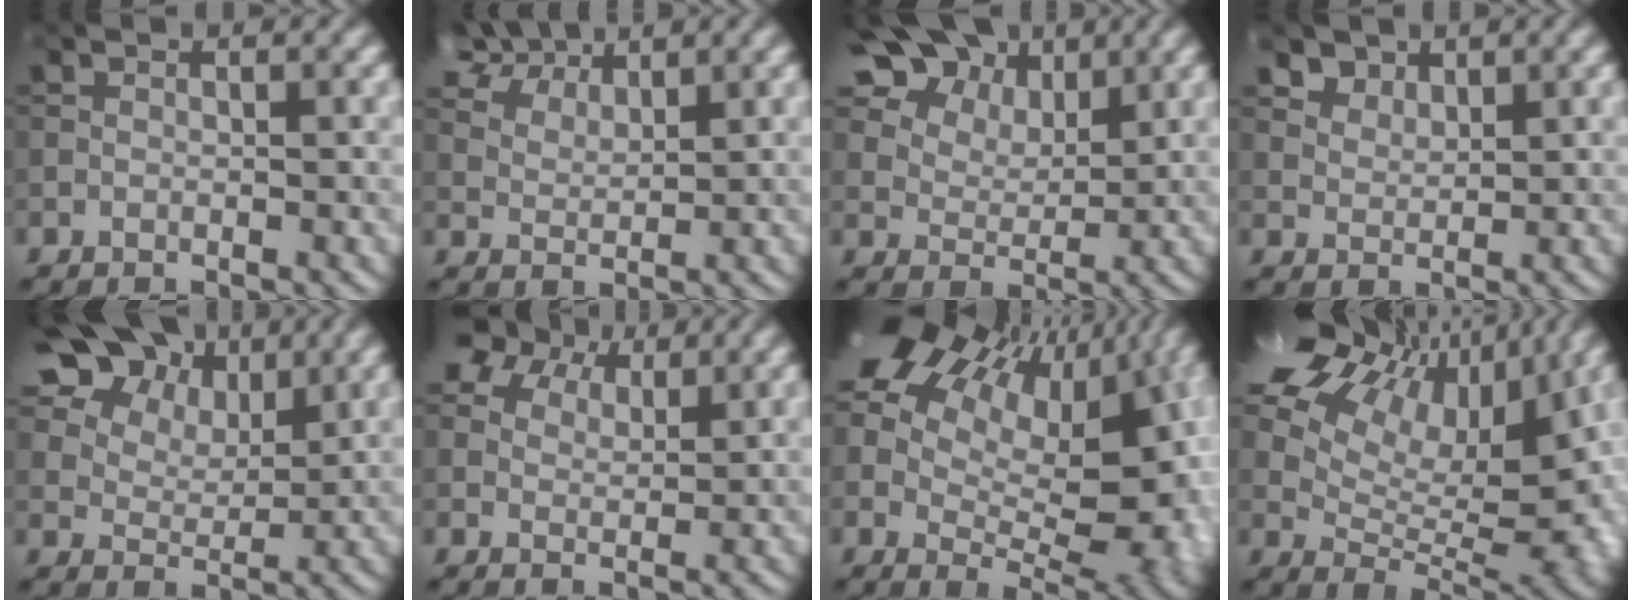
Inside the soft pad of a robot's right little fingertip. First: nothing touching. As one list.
[{"total": 7.5, "force": [5.9, 3.1, 3.4], "torque": [-0.082, 0.010, 0.106]}, {"total": 12.2, "force": [7.8, 7.0, 6.3], "torque": [-0.143, 0.014, 0.137]}, {"total": 2.9, "force": [2.2, 1.7, 0.8], "torque": [-0.028, -0.021, 0.060]}, {"total": 14.2, "force": [8.8, 8.4, 7.3], "torque": [-0.155, 0.021, 0.161]}, {"total": 6.4, "force": [4.7, 3.4, 2.8], "torque": [-0.062, 0.016, 0.074]}, {"total": 21.1, "force": [7.0, 13.0, 15.1], "torque": [-0.251, 0.043, 0.142]}, {"total": 18.3, "force": [8.2, 10.5, 12.5], "torque": [-0.212, 0.054, 0.156]}]